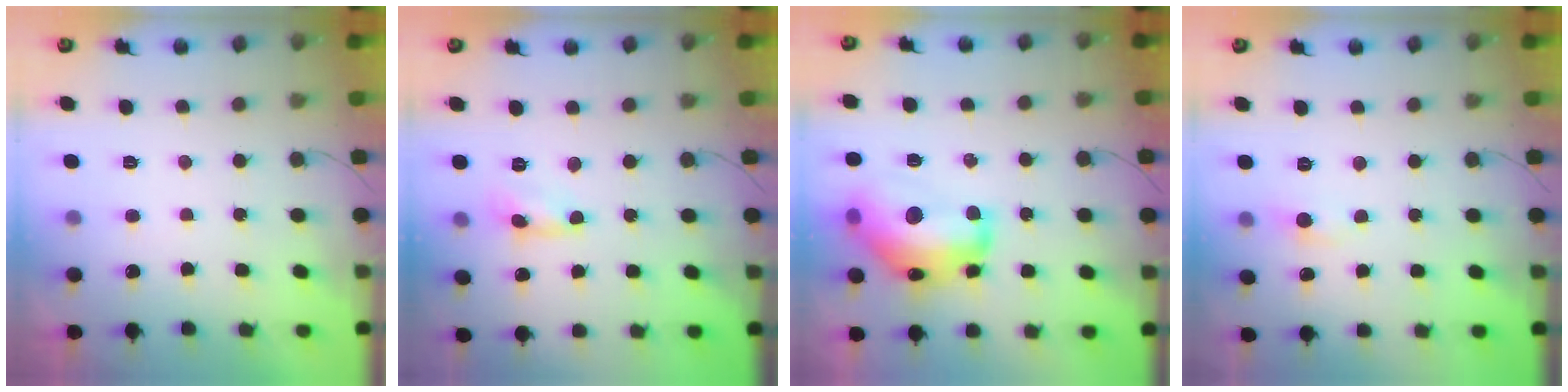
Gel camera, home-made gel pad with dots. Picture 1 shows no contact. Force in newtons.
{"total": 1.0, "press": 1.0, "slide": 0.1}
{"total": 19.0, "press": 18.9, "slide": 1.1}
{"total": 3.2, "press": 3.2, "slide": 0.4}